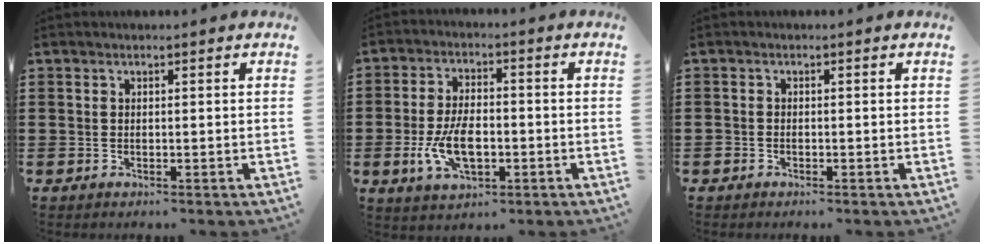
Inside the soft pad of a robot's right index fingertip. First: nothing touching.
{"total": 7.7, "force": [-1.7, 4.0, 6.4], "torque": [-0.141, -0.001, -0.035]}
{"total": 0.8, "force": [-0.5, 0.6, 0.2], "torque": [-0.004, 0.002, -0.012]}